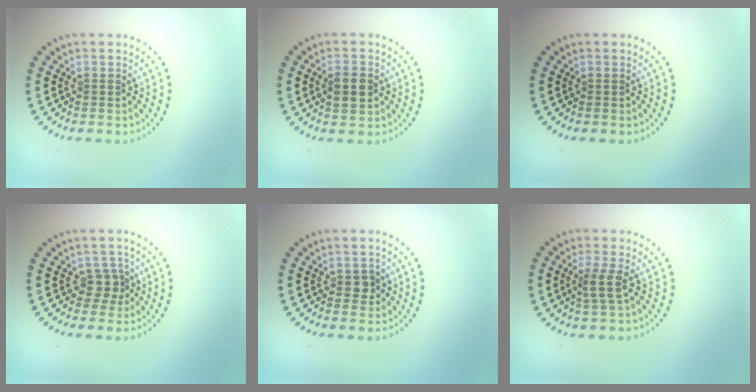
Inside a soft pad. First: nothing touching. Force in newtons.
{"total": 2.9, "press": 2.9, "slide": 0.1}
{"total": 0.0}
{"total": 1.9, "press": 1.5, "slide": 1.1}
{"total": 1.2, "press": 1.2, "slide": 0.3}
{"total": 1.8, "press": 1.5, "slide": 1.1}